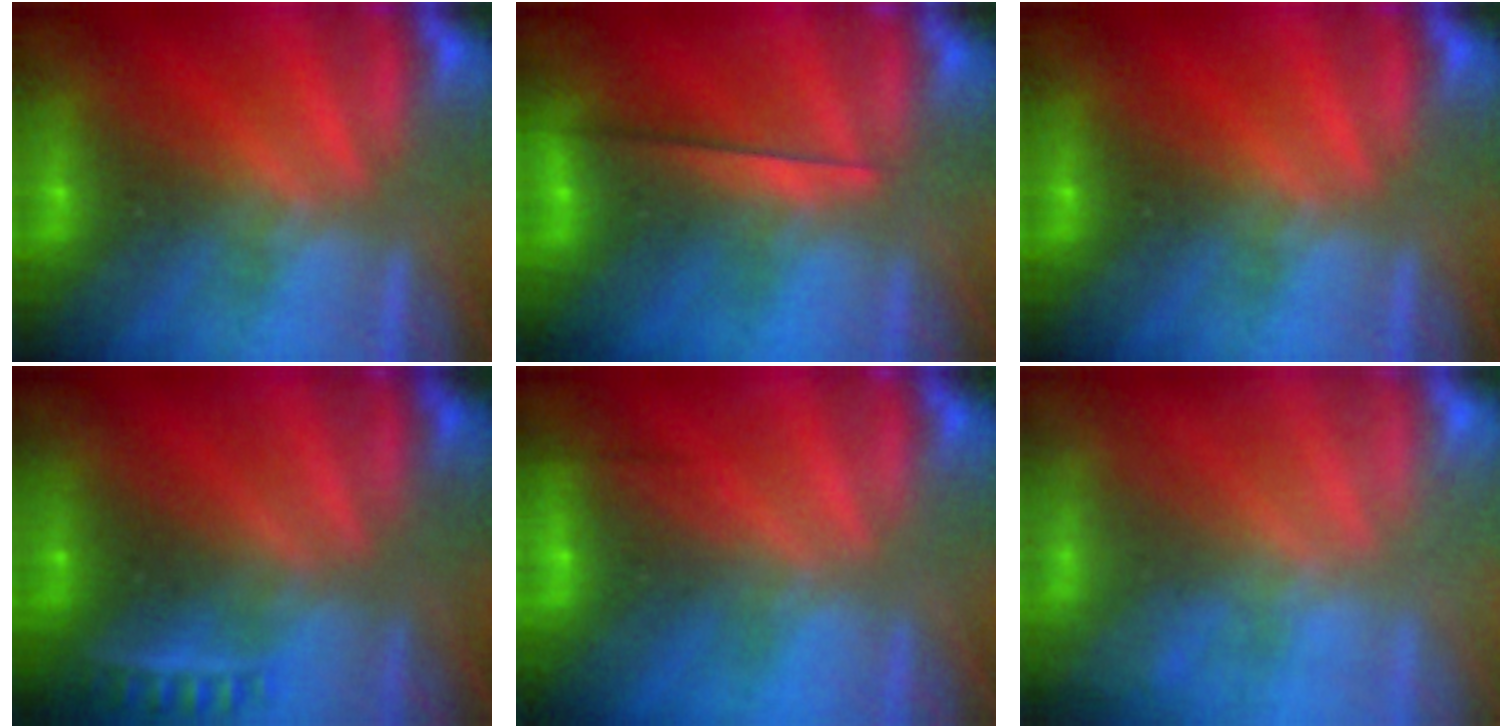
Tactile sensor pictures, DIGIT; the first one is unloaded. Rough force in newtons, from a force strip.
{"total": 2.3}
{"total": 0.0}
{"total": 2.3}
{"total": 2.4}
{"total": 1.1}